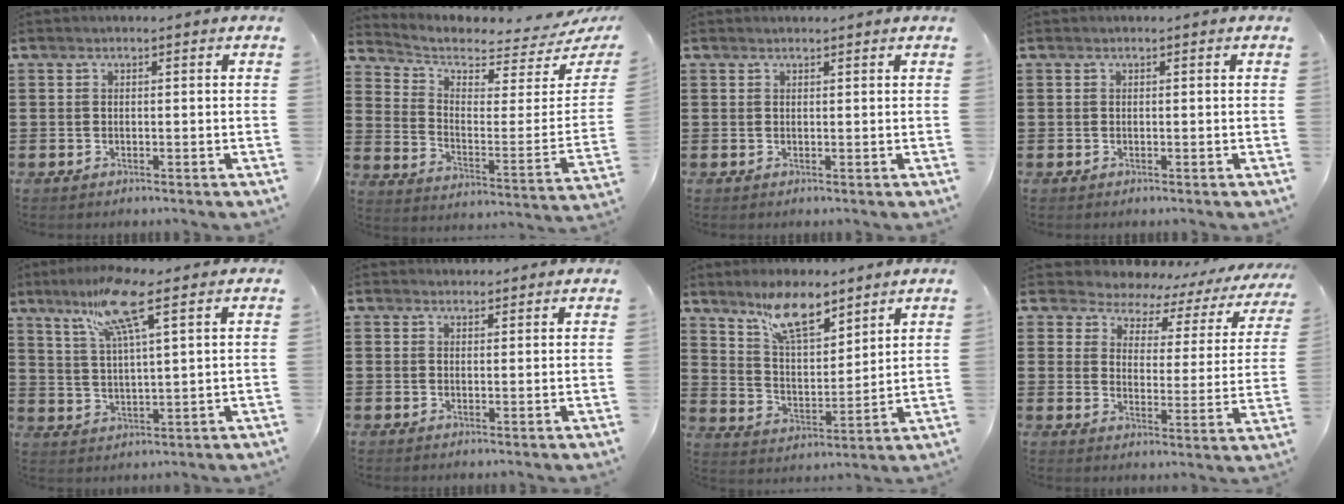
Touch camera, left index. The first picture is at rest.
{"total": 3.8, "force": [3.4, 1.2, 1.4], "torque": [-0.053, -0.039, 0.053]}
{"total": 0.9, "force": [0.9, 0.1, 0.1], "torque": [-0.004, 0.000, 0.018]}
{"total": 0.0}
{"total": 9.6, "force": [6.0, 0.7, 7.4], "torque": [-0.160, -0.002, 0.103]}
{"total": 1.7, "force": [1.6, 0.4, 0.0], "torque": [-0.004, 0.002, 0.033]}
{"total": 9.3, "force": [7.3, 2.6, 5.2], "torque": [-0.115, -0.024, 0.132]}
{"total": 3.9, "force": [3.6, 1.5, 0.5], "torque": [-0.037, -0.026, 0.054]}